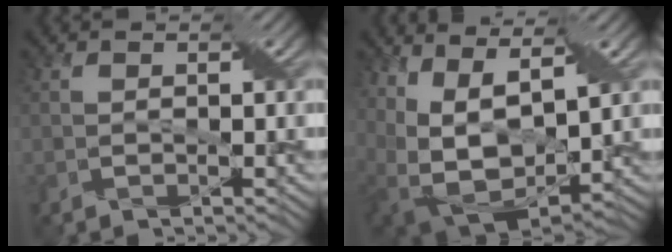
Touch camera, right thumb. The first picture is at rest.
{"total": 13.6, "force": [3.4, 8.3, 10.2], "torque": [-0.224, -0.007, 0.083]}